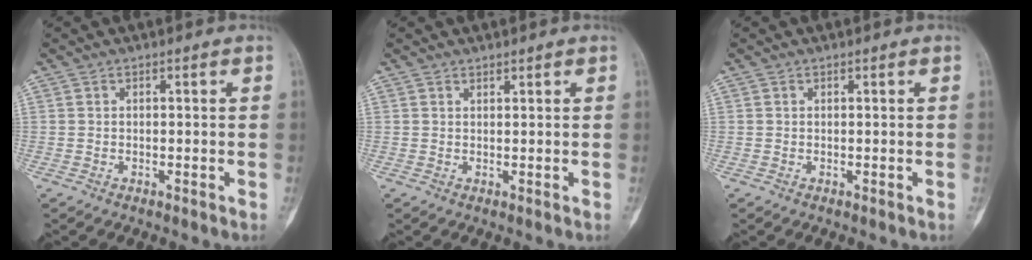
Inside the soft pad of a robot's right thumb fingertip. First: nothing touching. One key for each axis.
{"total": 0.6, "fx": 0.5, "fy": 0.1, "fz": 0.1, "tx": 0.000, "ty": -0.005, "tz": 0.008}
{"total": 0.0}